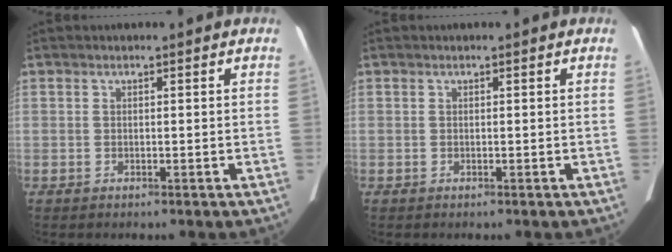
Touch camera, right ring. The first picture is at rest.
{"total": 0.0}